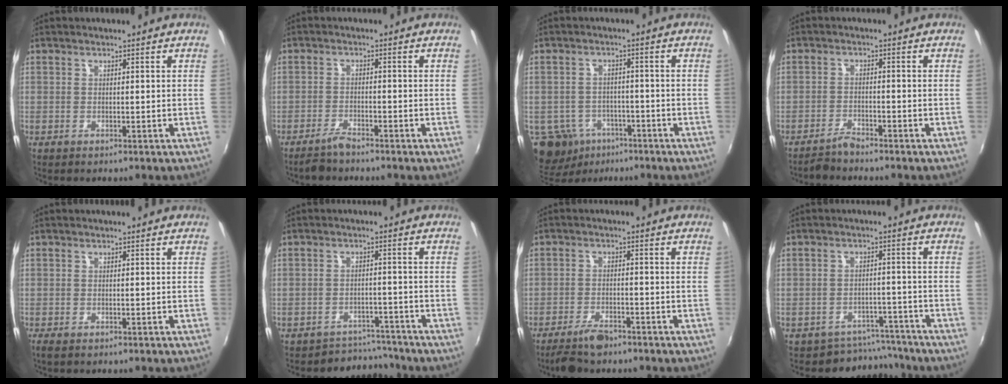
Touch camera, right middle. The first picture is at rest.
{"total": 3.1, "force": [-2.8, 0.5, 1.2], "torque": [-0.036, -0.004, -0.055]}
{"total": 10.5, "force": [-5.5, 8.2, 3.4], "torque": [-0.105, 0.003, -0.072]}
{"total": 2.7, "force": [-2.7, 0.3, 0.6], "torque": [-0.021, -0.004, -0.052]}
{"total": 0.9, "force": [-0.7, 0.3, 0.5], "torque": [-0.013, -0.005, -0.012]}
{"total": 5.6, "force": [-5.0, 2.3, -1.1], "torque": [0.015, 0.018, -0.073]}
{"total": 5.2, "force": [-4.3, 1.5, 2.4], "torque": [-0.066, -0.007, -0.079]}
{"total": 7.1, "force": [-6.3, 3.4, -0.3], "torque": [0.003, 0.024, -0.081]}